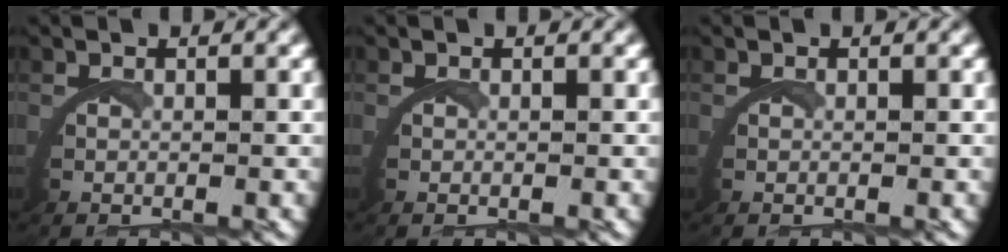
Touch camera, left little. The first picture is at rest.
{"total": 0.0}
{"total": 0.0}